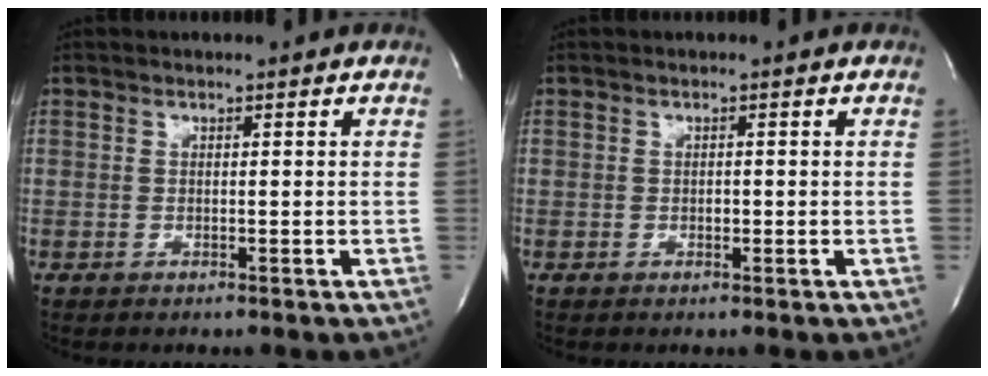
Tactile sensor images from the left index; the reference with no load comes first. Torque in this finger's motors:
{"motor_torque": [0.11, -0.08, -0.02, 0.00]}